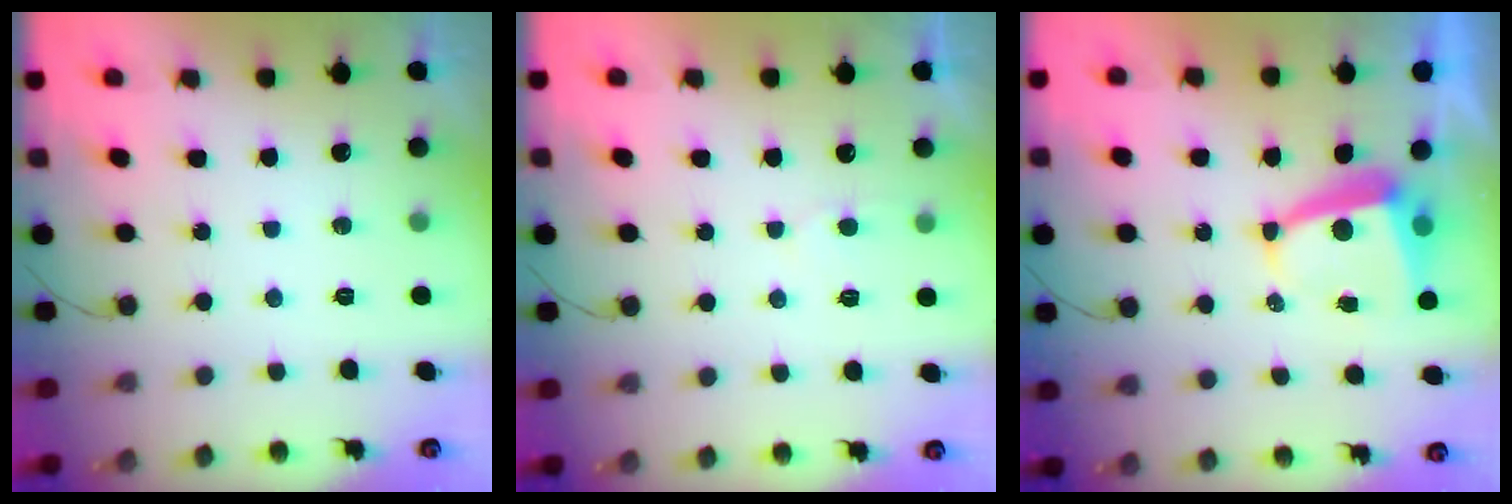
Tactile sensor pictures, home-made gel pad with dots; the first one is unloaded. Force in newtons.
{"total": 2.9, "press": 2.8, "slide": 0.3}
{"total": 5.9, "press": 5.9, "slide": 0.3}